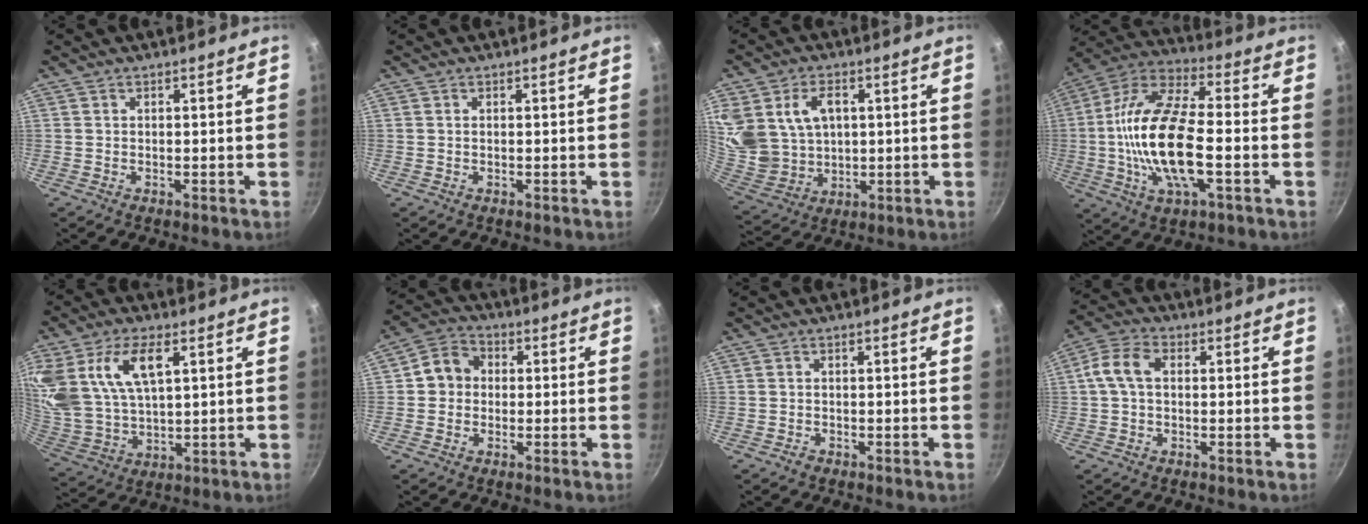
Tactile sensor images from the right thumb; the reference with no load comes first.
{"total": 0.0}
{"total": 17.7, "force": [4.4, 13.2, 11.0], "torque": [-0.243, 0.007, 0.107]}
{"total": 20.5, "force": [-2.8, 8.3, 18.5], "torque": [-0.373, 0.024, -0.050]}
{"total": 19.2, "force": [7.0, 10.2, 14.6], "torque": [-0.323, -0.004, 0.143]}
{"total": 7.0, "force": [0.2, 6.1, 3.3], "torque": [-0.039, 0.022, -0.009]}
{"total": 0.8, "force": [-0.5, 0.5, 0.3], "torque": [-0.005, 0.001, -0.013]}
{"total": 7.0, "force": [0.9, 4.6, 5.2], "torque": [-0.105, 0.024, 0.011]}